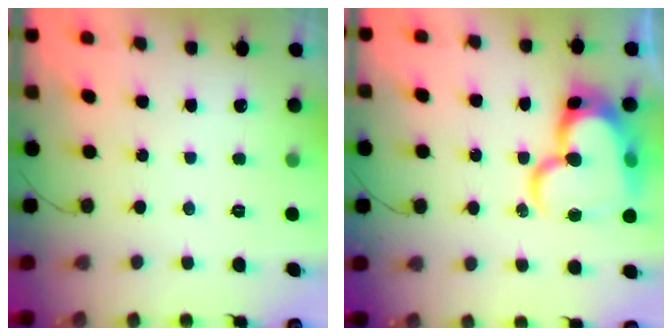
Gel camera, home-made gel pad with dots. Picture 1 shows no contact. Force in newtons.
{"total": 20.8, "press": 20.7, "slide": 1.9}